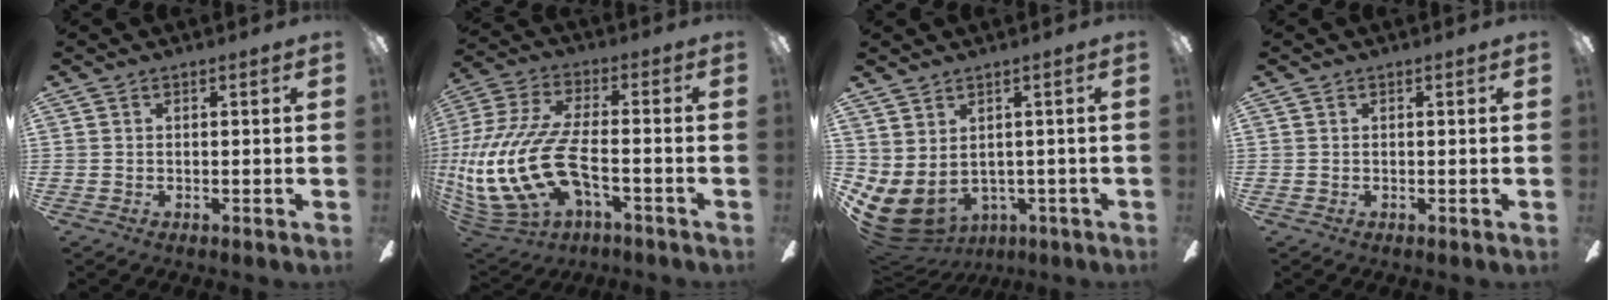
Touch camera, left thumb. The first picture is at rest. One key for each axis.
{"total": 19.0, "fx": -4.6, "fy": 9.8, "fz": 15.7, "tx": -0.362, "ty": 0.002, "tz": -0.081}
{"total": 5.3, "fx": -0.8, "fy": 4.0, "fz": 3.4, "tx": -0.102, "ty": -0.021, "tz": -0.010}
{"total": 0.0}